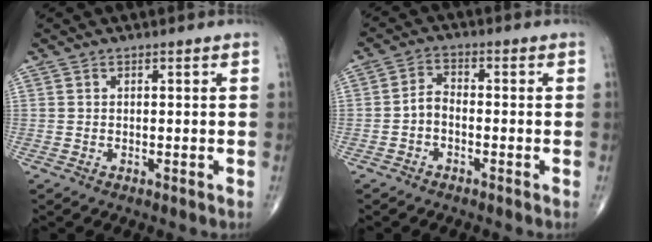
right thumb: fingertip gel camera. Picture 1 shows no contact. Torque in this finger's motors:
{"motor_torque": [-0.15, 0.25, -0.03, 0.25, 0.06]}